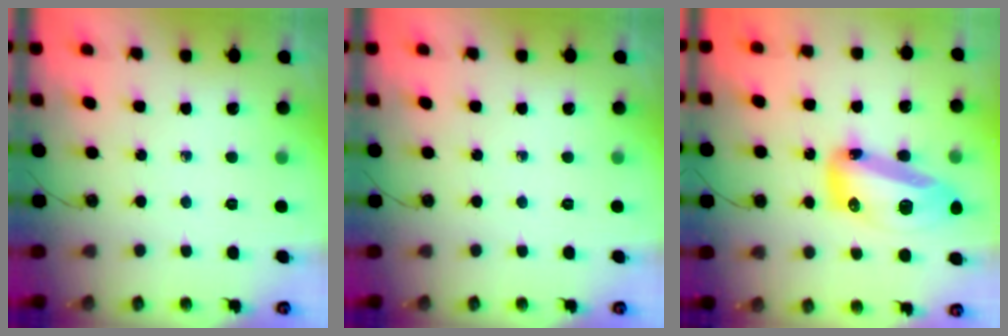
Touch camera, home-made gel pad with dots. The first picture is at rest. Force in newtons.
{"total": 0.0}
{"total": 19.9, "press": 18.4, "slide": 7.7}